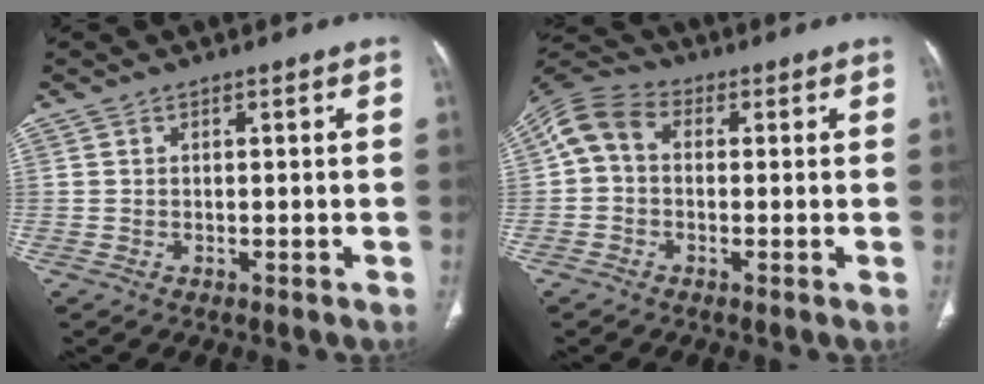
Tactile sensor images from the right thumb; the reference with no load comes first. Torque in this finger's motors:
{"motor_torque": [0.39, 0.39, 0.47, -0.47, 0.19]}